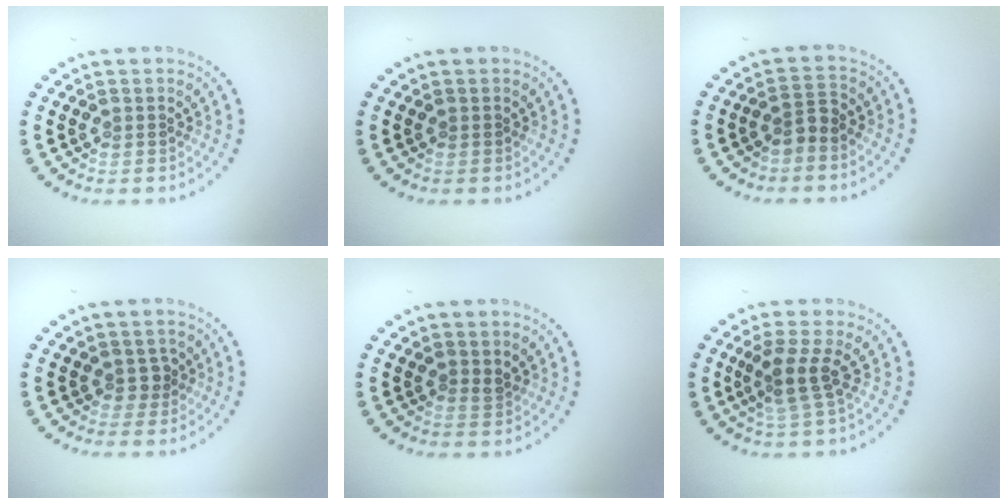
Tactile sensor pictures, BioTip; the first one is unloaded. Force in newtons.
{"total": 0.0}
{"total": 1.7, "press": 1.3, "slide": 1.1}
{"total": 1.2, "press": 1.0, "slide": 0.6}
{"total": 0.9, "press": 0.7, "slide": 0.5}
{"total": 2.6, "press": 2.0, "slide": 1.8}